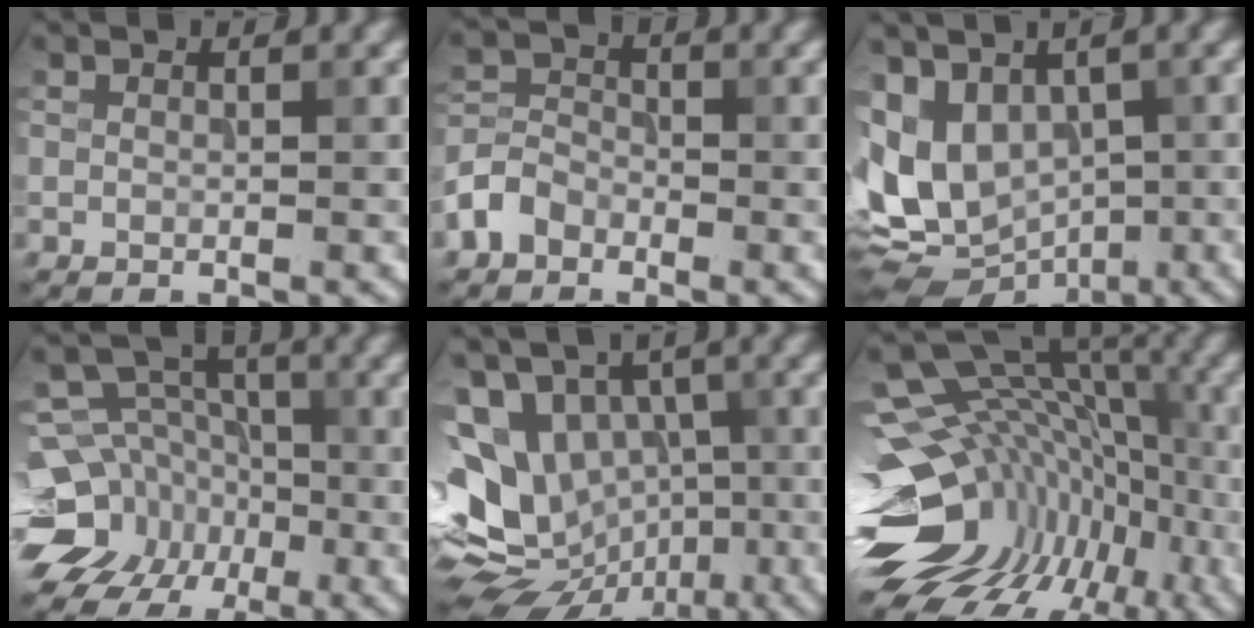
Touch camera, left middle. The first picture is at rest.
{"total": 2.9, "force": [-1.8, 2.1, 1.1], "torque": [-0.020, 0.008, -0.045]}
{"total": 7.9, "force": [0.1, 6.1, 5.0], "torque": [-0.092, -0.004, 0.006]}
{"total": 9.7, "force": [-5.4, 7.7, 2.5], "torque": [-0.037, -0.005, -0.091]}
{"total": 12.9, "force": [-1.9, 10.3, 7.6], "torque": [-0.138, 0.009, -0.016]}
{"total": 15.4, "force": [-4.3, 10.3, 10.6], "torque": [-0.159, 0.028, -0.034]}